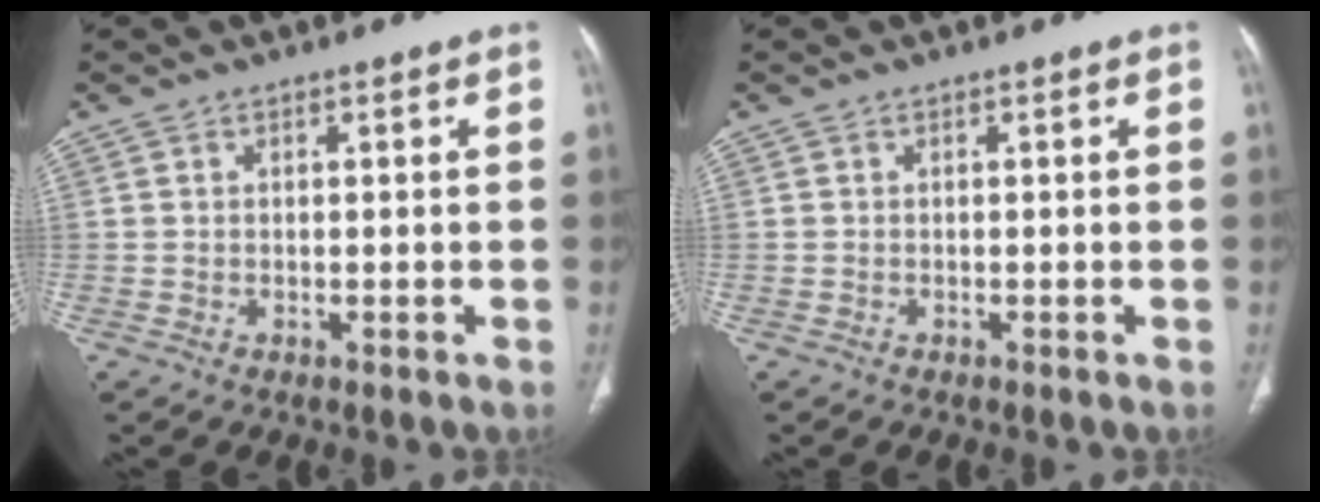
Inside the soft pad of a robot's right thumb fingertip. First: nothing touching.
{"total": 0.0}